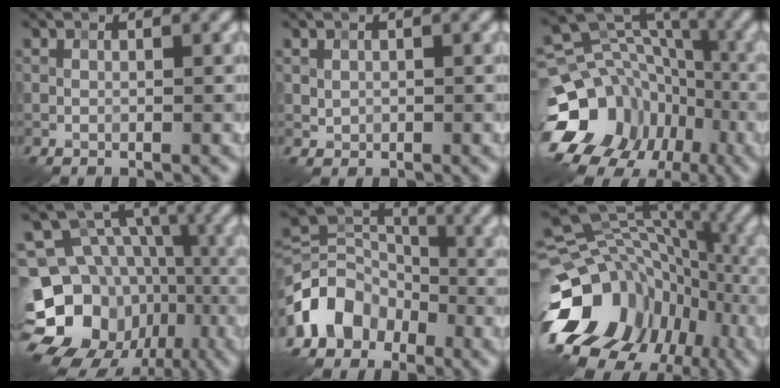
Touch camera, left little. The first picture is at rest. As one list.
[{"total": 0.6, "force": [0.2, 0.5, 0.2], "torque": [-0.004, -0.002, 0.007]}, {"total": 18.0, "force": [-7.5, 14.6, 7.4], "torque": [-0.158, -0.019, -0.132]}, {"total": 18.2, "force": [-8.4, 14.5, 7.0], "torque": [-0.148, -0.030, -0.128]}, {"total": 6.9, "force": [-3.3, 5.4, 2.8], "torque": [-0.047, 0.004, -0.075]}, {"total": 18.9, "force": [-7.8, 14.5, 9.4], "torque": [-0.185, 0.001, -0.115]}]